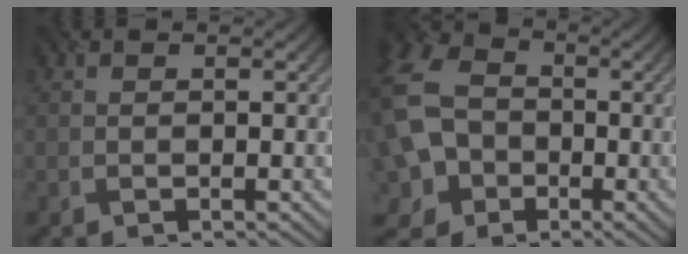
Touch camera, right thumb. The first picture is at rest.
{"total": 14.8, "force": [-2.6, 11.9, 8.3], "torque": [-0.240, -0.032, -0.057]}